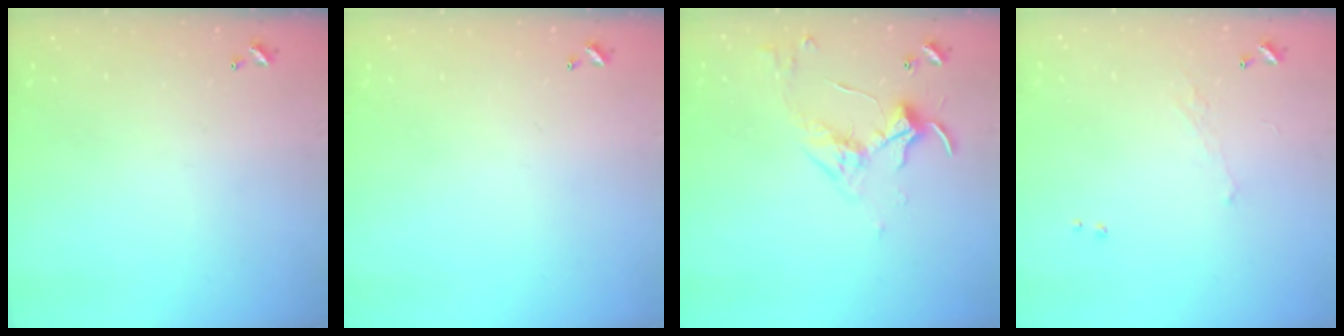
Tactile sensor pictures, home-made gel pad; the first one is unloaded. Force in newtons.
{"total": 0.0}
{"total": 3.4, "press": 3.3, "slide": 0.6}
{"total": 0.7, "press": 0.0, "slide": 0.7}